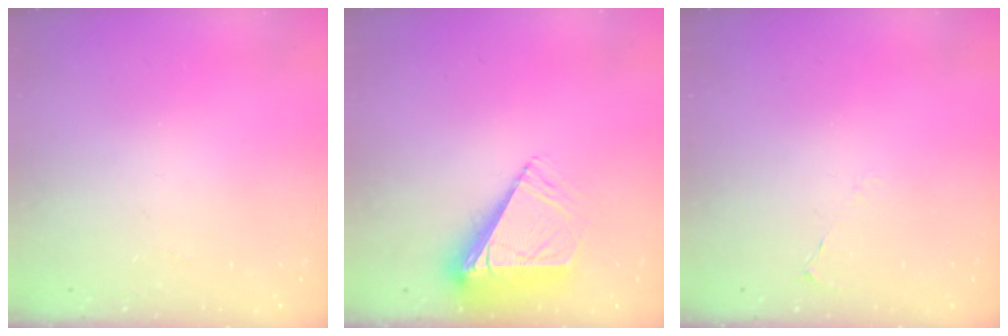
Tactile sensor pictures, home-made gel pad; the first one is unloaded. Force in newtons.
{"total": 9.1, "press": 9.1, "slide": 1.2}
{"total": 2.4, "press": 2.3, "slide": 0.4}